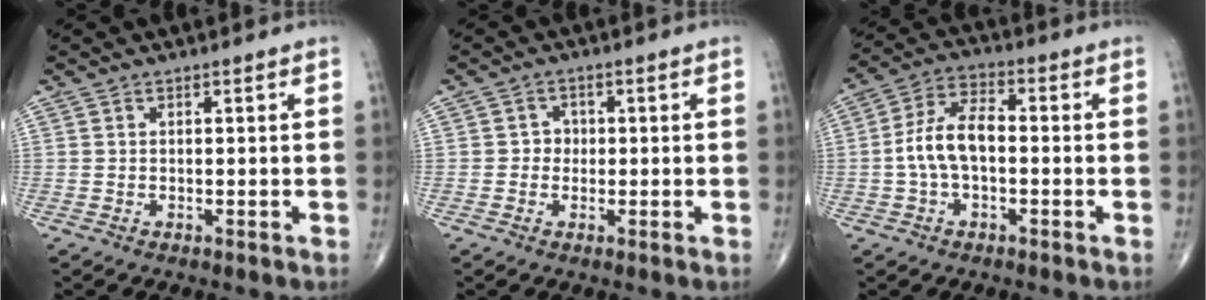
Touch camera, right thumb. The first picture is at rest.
{"total": 2.3, "force": [-0.1, 2.1, 0.8], "torque": [0.008, 0.008, -0.008]}
{"total": 9.0, "force": [-1.0, 4.8, 7.5], "torque": [-0.147, 0.031, -0.026]}